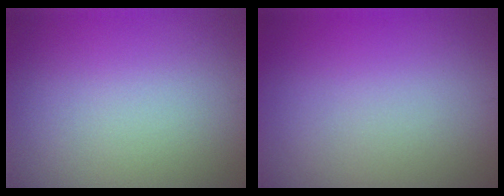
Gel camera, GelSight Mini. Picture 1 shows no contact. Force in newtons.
{"total": 0.0}